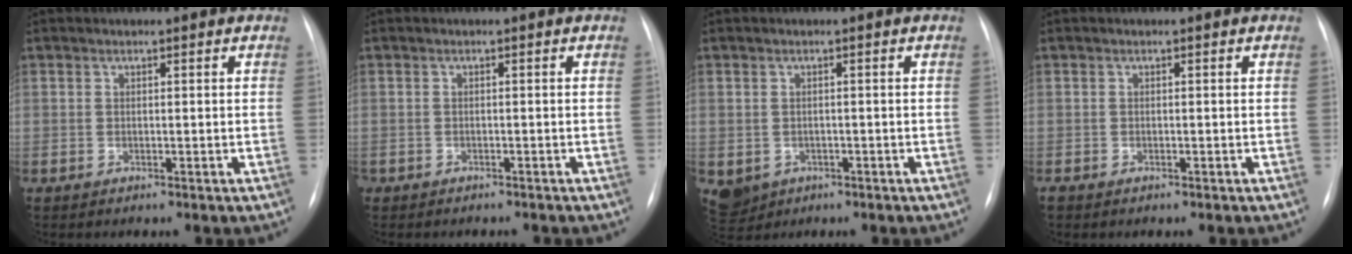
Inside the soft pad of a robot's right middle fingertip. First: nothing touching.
{"total": 2.5, "force": [-2.1, 1.1, 0.6], "torque": [-0.009, -0.001, -0.025]}
{"total": 6.4, "force": [-2.7, 5.4, 2.1], "torque": [-0.050, 0.002, -0.030]}
{"total": 0.6, "force": [-0.4, 0.4, 0.2], "torque": [-0.003, 0.001, -0.006]}